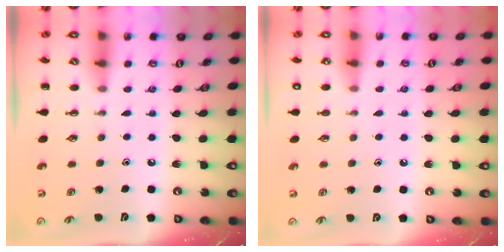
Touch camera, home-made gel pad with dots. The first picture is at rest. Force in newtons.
{"total": 1.4, "press": 1.4, "slide": 0.1}